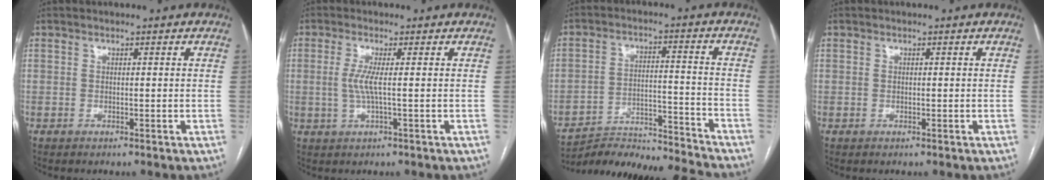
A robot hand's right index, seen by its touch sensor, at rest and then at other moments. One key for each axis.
{"total": 3.3, "fx": 0.0, "fy": -0.1, "fz": 3.3, "tx": -0.077, "ty": -0.004, "tz": 0.001}
{"total": 15.5, "fx": -15.2, "fy": -1.3, "fz": 2.5, "tx": -0.043, "ty": 0.014, "tz": -0.240}
{"total": 0.0}